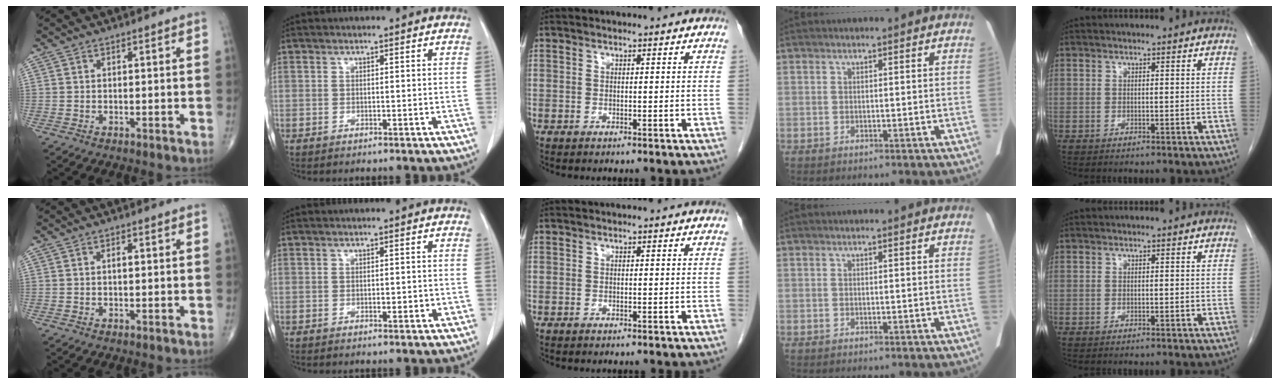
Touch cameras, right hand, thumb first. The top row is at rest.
{"thumb": {"total": 1.2, "force": [0.2, 0.5, 1.0], "torque": [-0.016, 0.003, 0.001]}, "index": {"total": 1.4, "force": [-0.3, 0.6, 1.3], "torque": [-0.019, 0.001, -0.002]}}